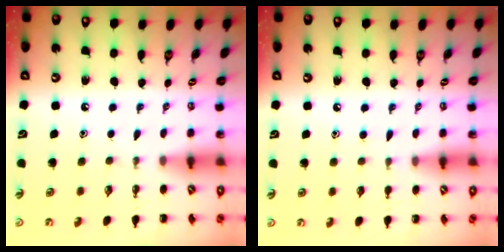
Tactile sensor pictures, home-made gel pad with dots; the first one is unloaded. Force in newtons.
{"total": 3.2, "press": 3.0, "slide": 1.1}